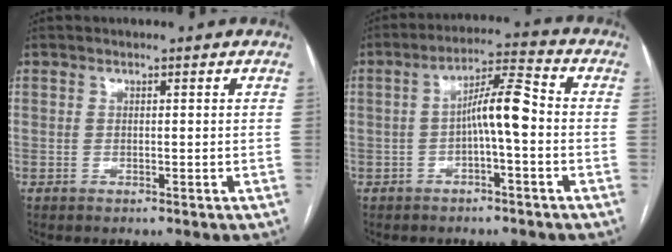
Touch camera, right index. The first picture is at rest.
{"total": 7.0, "force": [-1.0, 0.8, 6.8], "torque": [-0.119, 0.025, -0.019]}